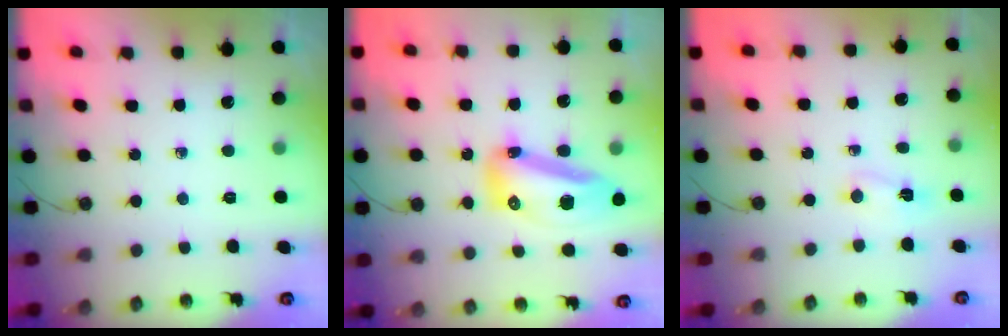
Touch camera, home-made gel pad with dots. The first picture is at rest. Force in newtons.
{"total": 15.3, "press": 15.2, "slide": 1.9}
{"total": 2.4, "press": 2.3, "slide": 0.7}